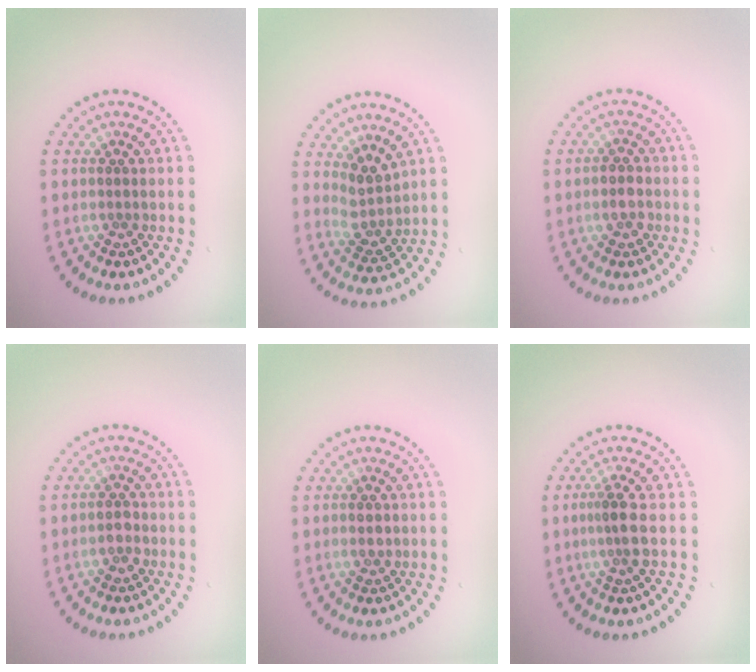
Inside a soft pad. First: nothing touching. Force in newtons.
{"total": 2.6, "press": 2.0, "slide": 1.7}
{"total": 1.9, "press": 1.9, "slide": 0.5}
{"total": 1.6, "press": 1.5, "slide": 0.3}
{"total": 1.5, "press": 1.5, "slide": 0.1}
{"total": 2.2, "press": 1.8, "slide": 1.3}